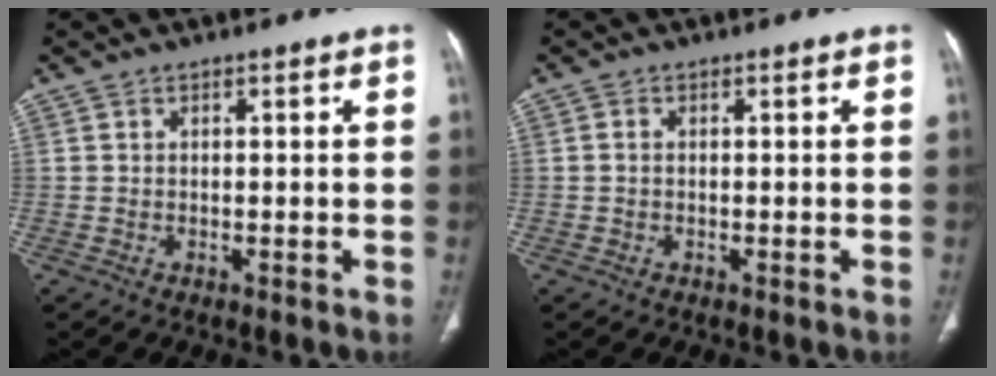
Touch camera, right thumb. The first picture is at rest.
{"total": 0.7, "force": [-0.1, 0.5, 0.5], "torque": [-0.003, 0.003, -0.005]}